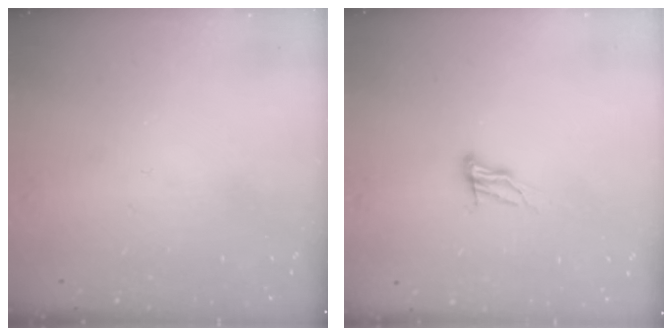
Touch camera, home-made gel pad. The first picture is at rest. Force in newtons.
{"total": 8.7, "press": 8.4, "slide": 2.4}